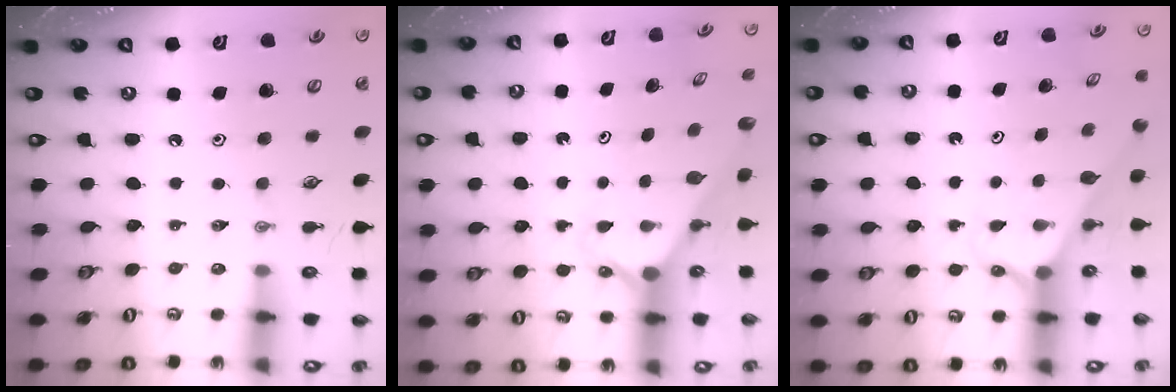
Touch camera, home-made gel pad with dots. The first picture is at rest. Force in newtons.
{"total": 2.3, "press": 2.3, "slide": 0.2}
{"total": 2.5, "press": 2.5, "slide": 0.2}